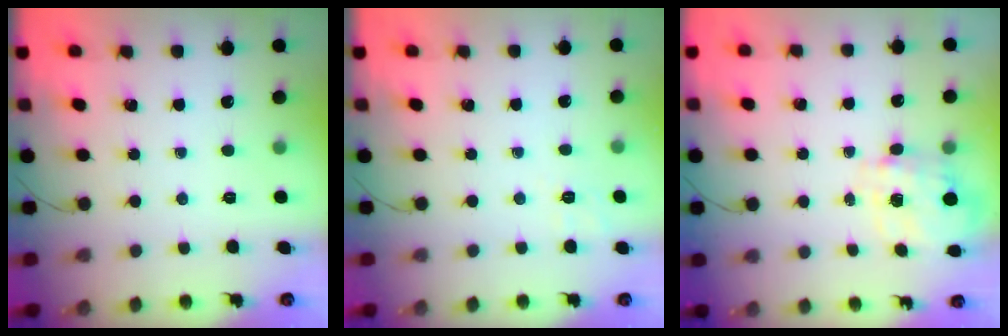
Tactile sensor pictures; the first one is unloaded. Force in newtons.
{"total": 2.7, "press": 2.2, "slide": 1.6}
{"total": 3.5, "press": 3.3, "slide": 1.0}